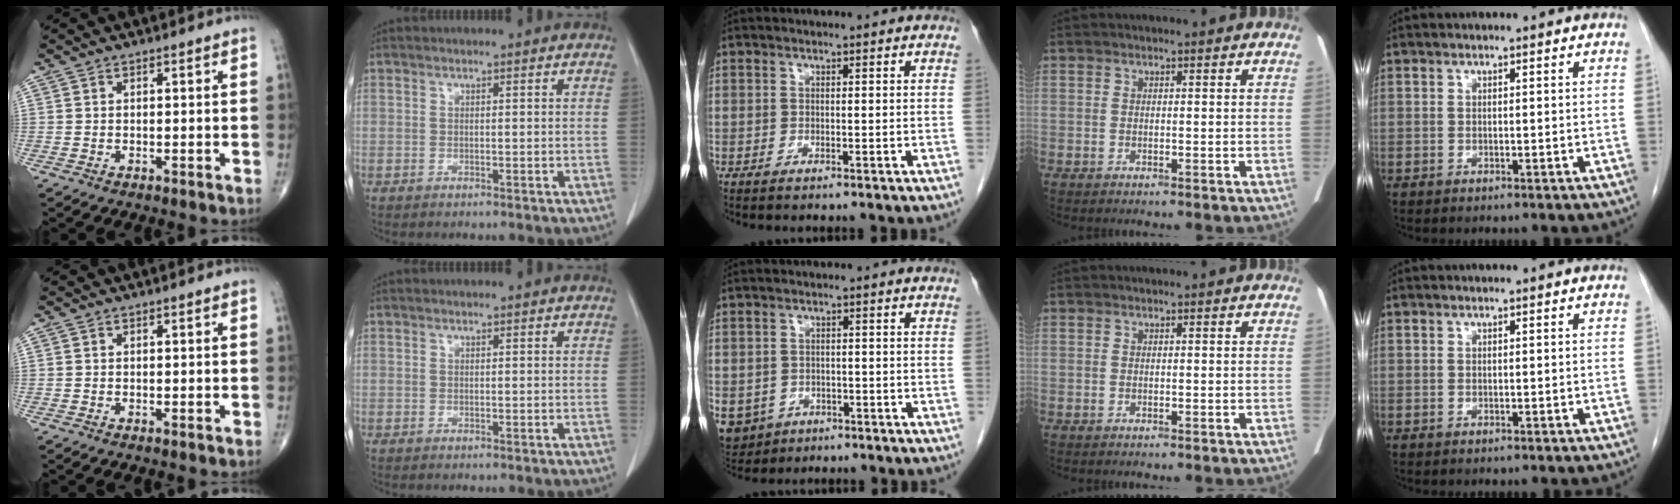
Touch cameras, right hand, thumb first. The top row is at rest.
{"middle": {"total": 8.5, "force": [-4.2, 7.0, 2.4], "torque": [-0.070, 0.001, -0.057]}}